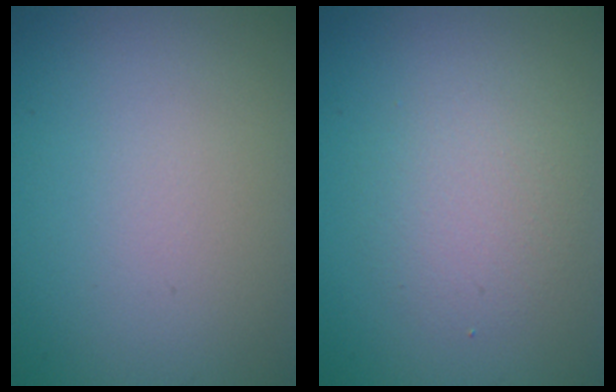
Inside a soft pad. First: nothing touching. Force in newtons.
{"total": 2.6, "press": 2.6, "slide": 0.1}